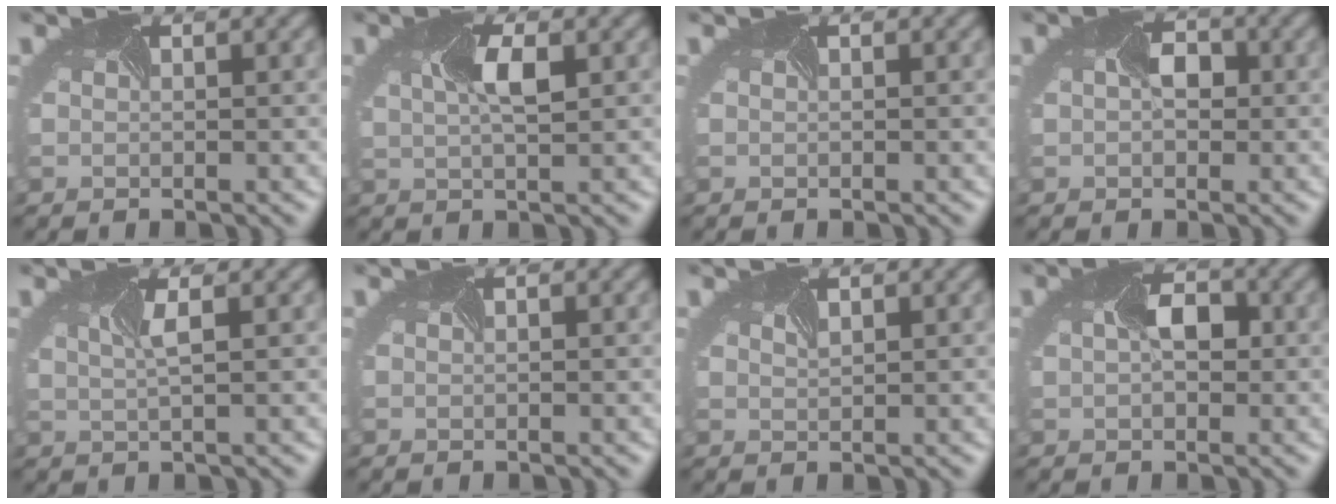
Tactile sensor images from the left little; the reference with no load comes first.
{"total": 2.1, "force": [0.1, 0.5, 2.0], "torque": [-0.052, 0.003, 0.010]}
{"total": 0.0}
{"total": 1.9, "force": [-0.4, 1.5, 1.0], "torque": [-0.029, 0.003, 0.002]}
{"total": 1.1, "force": [-0.1, 0.0, 1.1], "torque": [-0.024, -0.002, 0.006]}
{"total": 0.0}
{"total": 0.0}
{"total": 2.1, "force": [-0.3, 1.5, 1.5], "torque": [-0.042, 0.005, 0.001]}